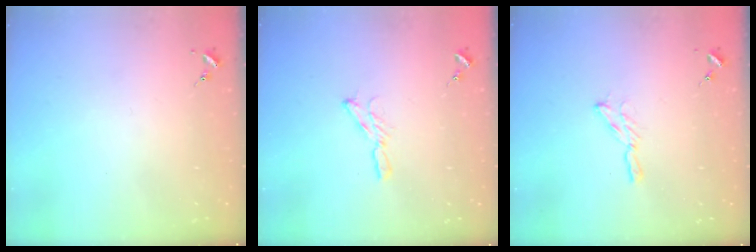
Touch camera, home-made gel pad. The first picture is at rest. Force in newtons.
{"total": 5.7, "press": 5.7, "slide": 0.1}
{"total": 5.3, "press": 5.3, "slide": 0.5}